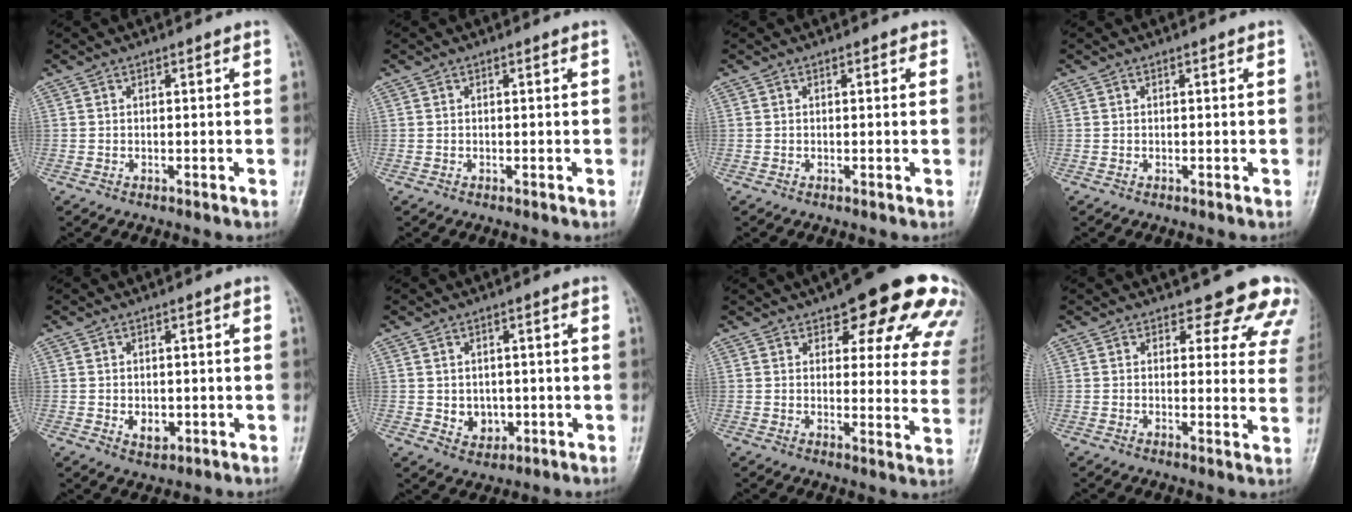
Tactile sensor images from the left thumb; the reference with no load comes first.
{"total": 0.0}
{"total": 0.8, "force": [0.4, 0.5, 0.5], "torque": [0.004, 0.001, -0.001]}
{"total": 0.0}
{"total": 3.3, "force": [-0.6, 2.4, 2.2], "torque": [-0.022, -0.002, -0.002]}
{"total": 4.4, "force": [-0.4, 3.7, 2.3], "torque": [-0.015, 0.000, 0.004]}
{"total": 21.0, "force": [13.0, 7.4, 14.8], "torque": [-0.135, -0.041, 0.143]}
{"total": 10.9, "force": [9.3, 4.7, 3.1], "torque": [0.018, -0.054, 0.077]}